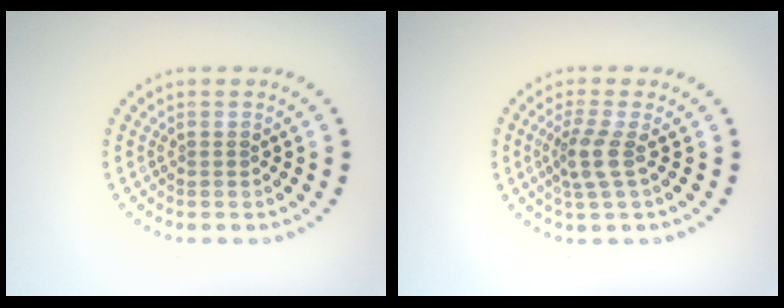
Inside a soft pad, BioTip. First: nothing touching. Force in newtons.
{"total": 2.6, "press": 2.0, "slide": 1.7}